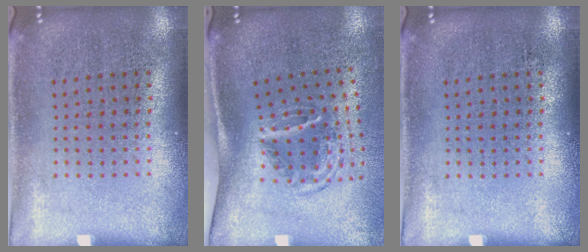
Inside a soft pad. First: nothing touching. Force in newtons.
{"total": 1.9, "press": 1.2, "slide": 1.5}
{"total": 0.0}